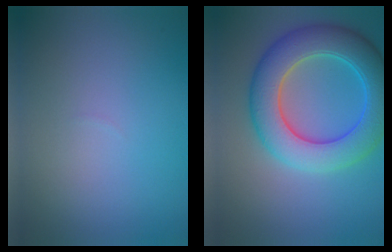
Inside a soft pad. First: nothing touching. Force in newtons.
{"total": 8.4, "press": 8.4, "slide": 0.2}